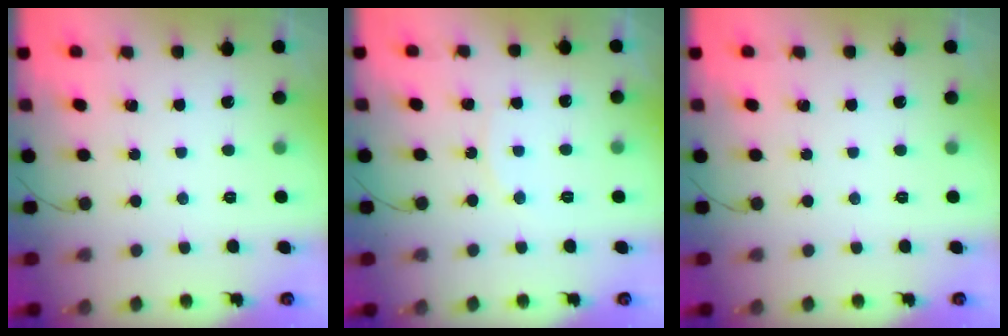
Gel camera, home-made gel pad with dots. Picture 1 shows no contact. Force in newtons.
{"total": 5.4, "press": 5.4, "slide": 0.6}
{"total": 0.0}